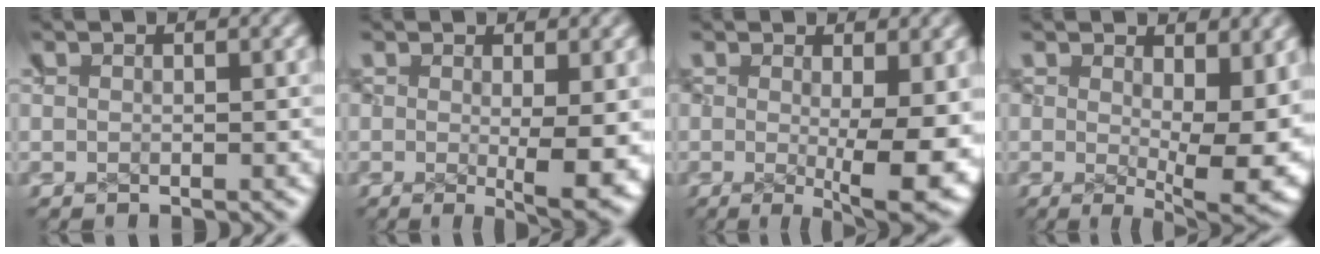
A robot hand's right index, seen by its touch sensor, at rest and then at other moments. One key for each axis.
{"total": 4.3, "fx": -0.8, "fy": 0.9, "fz": 4.1, "tx": -0.040, "ty": -0.015, "tz": -0.002}
{"total": 5.3, "fx": -0.9, "fy": 1.3, "fz": 5.1, "tx": -0.051, "ty": -0.019, "tz": -0.001}
{"total": 5.5, "fx": -0.2, "fy": 1.9, "fz": 5.2, "tx": -0.055, "ty": -0.026, "tz": 0.015}